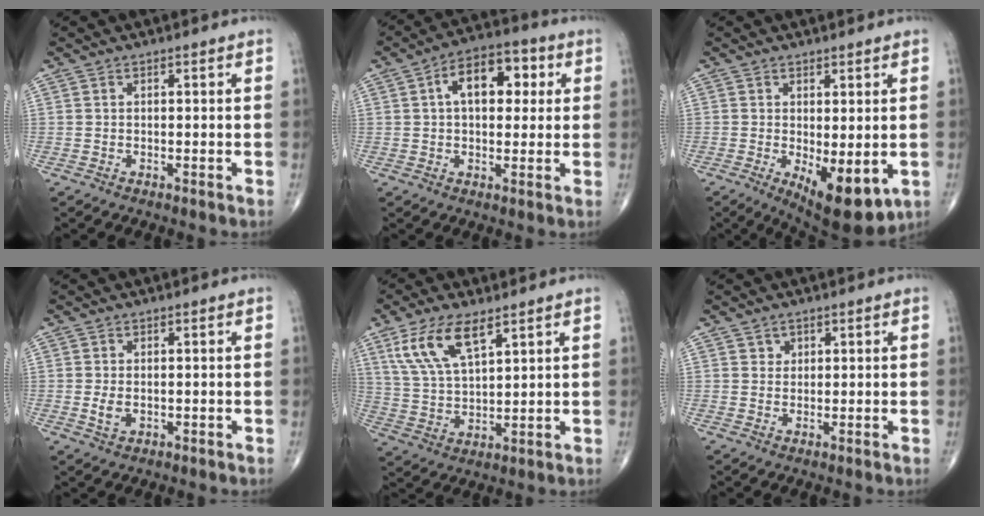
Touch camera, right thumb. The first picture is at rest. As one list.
[{"total": 11.2, "force": [2.7, 6.5, 8.7], "torque": [-0.107, 0.018, 0.034]}, {"total": 10.3, "force": [-2.4, 4.2, 9.1], "torque": [-0.122, -0.024, -0.023]}, {"total": 2.6, "force": [-0.2, 1.7, 2.0], "torque": [-0.042, -0.006, -0.001]}, {"total": 11.3, "force": [6.2, 4.5, 8.3], "torque": [-0.161, -0.019, 0.130]}, {"total": 1.8, "force": [1.0, 1.5, 0.4], "torque": [0.007, -0.005, 0.012]}]